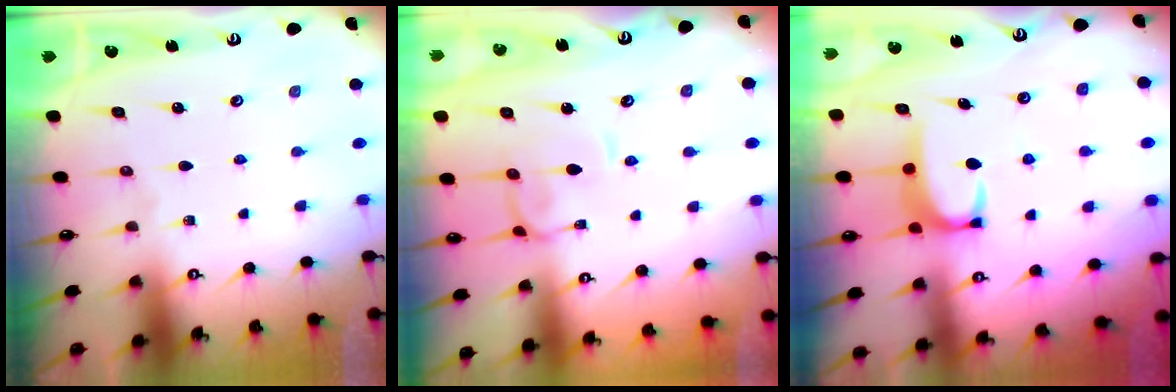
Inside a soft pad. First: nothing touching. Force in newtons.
{"total": 1.7, "press": 1.6, "slide": 0.4}
{"total": 3.1, "press": 3.1, "slide": 0.6}